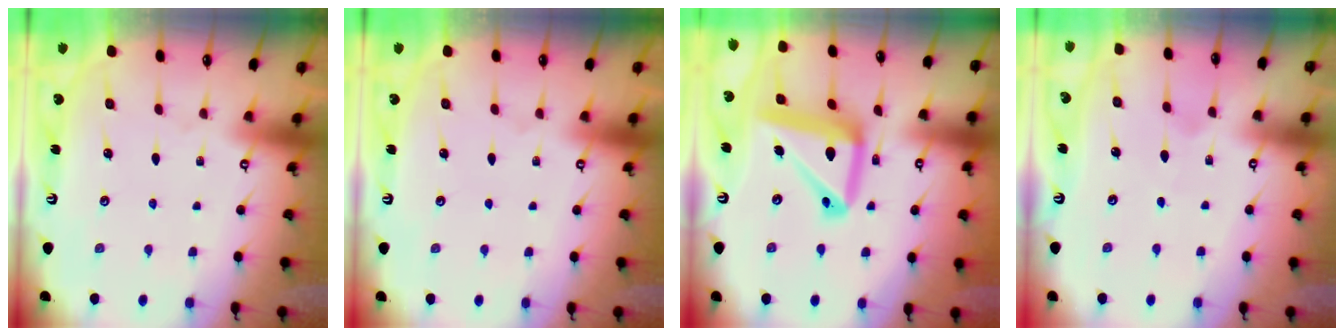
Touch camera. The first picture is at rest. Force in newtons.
{"total": 0.0}
{"total": 16.9, "press": 16.8, "slide": 1.8}
{"total": 2.8, "press": 2.8, "slide": 0.1}